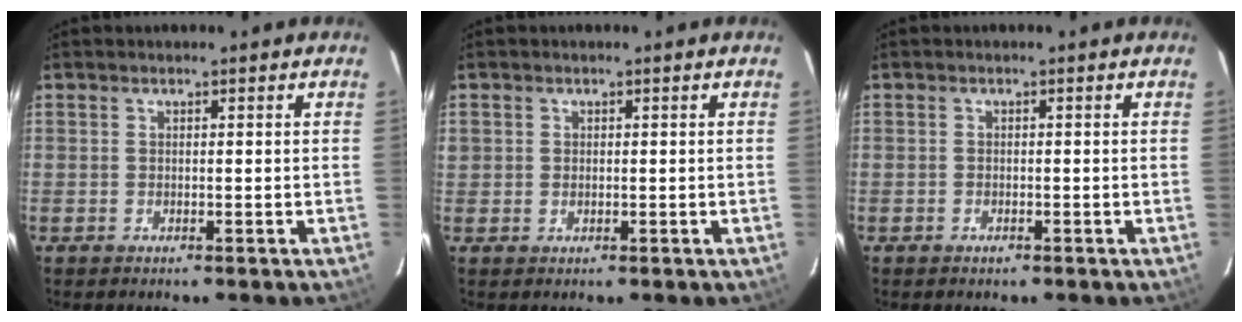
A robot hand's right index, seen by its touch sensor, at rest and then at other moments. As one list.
[{"total": 1.1, "force": [0.1, 1.1, 0.3], "torque": [0.000, 0.001, 0.001]}, {"total": 1.1, "force": [-0.9, 0.6, 0.2], "torque": [-0.005, 0.000, -0.016]}]